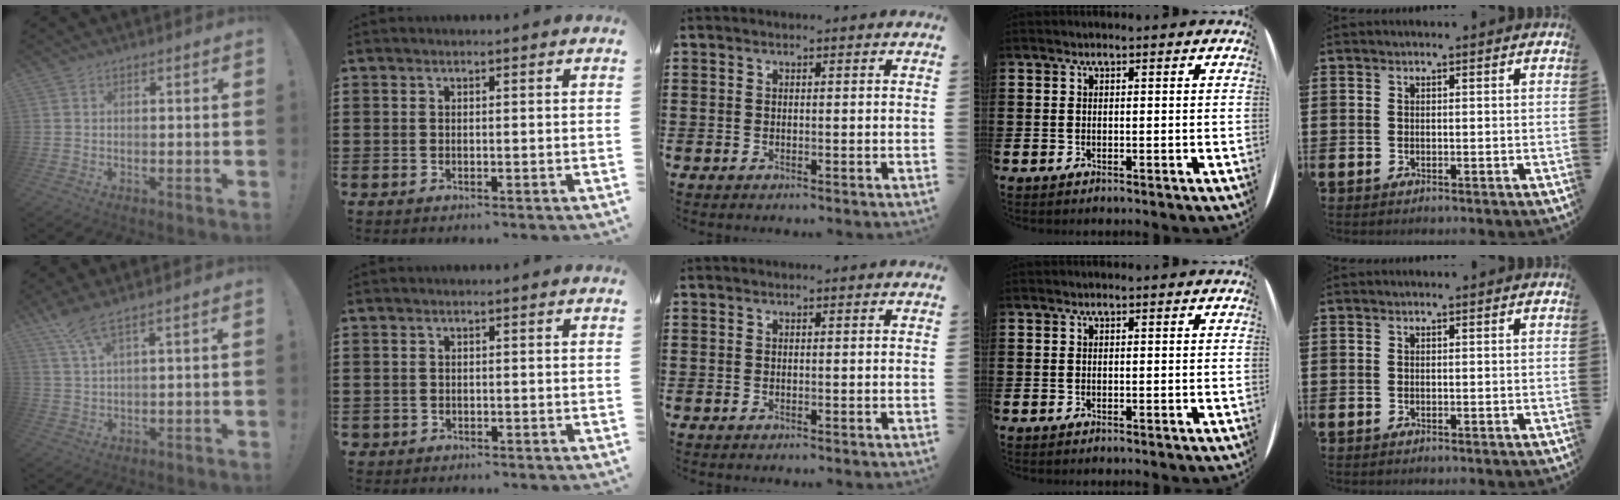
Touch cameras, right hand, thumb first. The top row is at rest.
{"thumb": {"total": 5.8, "force": [4.3, 0.3, 3.9], "torque": [-0.083, -0.016, 0.077]}, "index": {"total": 0.6, "force": [-0.3, 0.5, -0.1], "torque": [0.000, 0.004, -0.008]}}